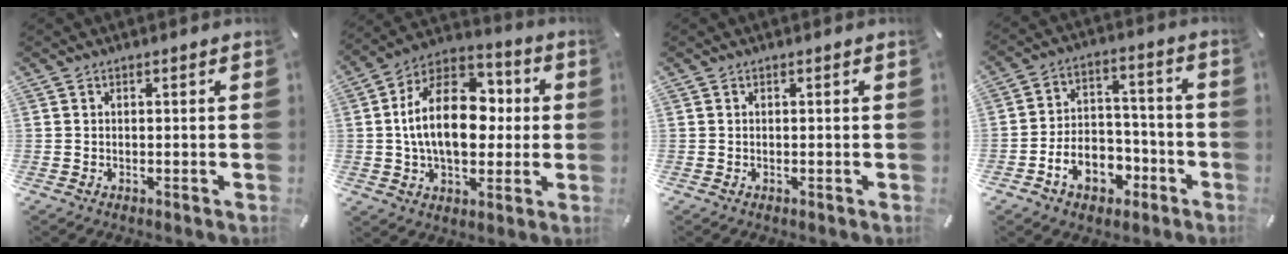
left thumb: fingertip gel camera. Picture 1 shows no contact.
{"total": 19.7, "force": [0.7, 13.1, 14.7], "torque": [-0.271, 0.007, 0.005]}
{"total": 0.0}
{"total": 10.3, "force": [-4.7, 7.9, 4.7], "torque": [-0.082, 0.036, -0.078]}